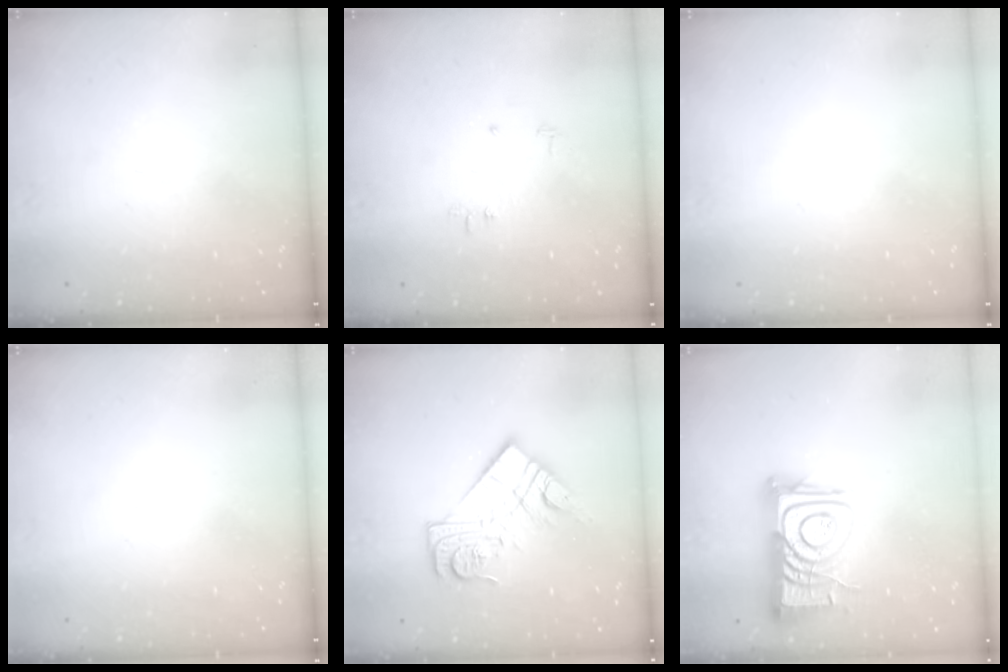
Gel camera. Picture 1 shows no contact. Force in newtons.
{"total": 4.7, "press": 4.7, "slide": 0.7}
{"total": 0.0}
{"total": 0.0}
{"total": 14.6, "press": 14.5, "slide": 0.8}
{"total": 12.7, "press": 12.7, "slide": 1.2}